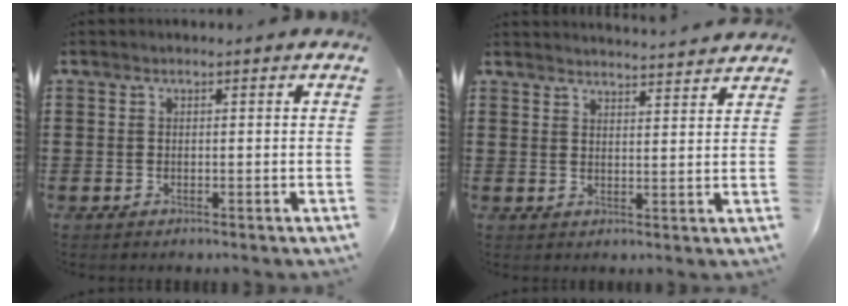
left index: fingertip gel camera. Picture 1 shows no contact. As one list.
[{"total": 3.1, "force": [3.0, -0.5, 0.0], "torque": [-0.010, -0.017, 0.054]}]